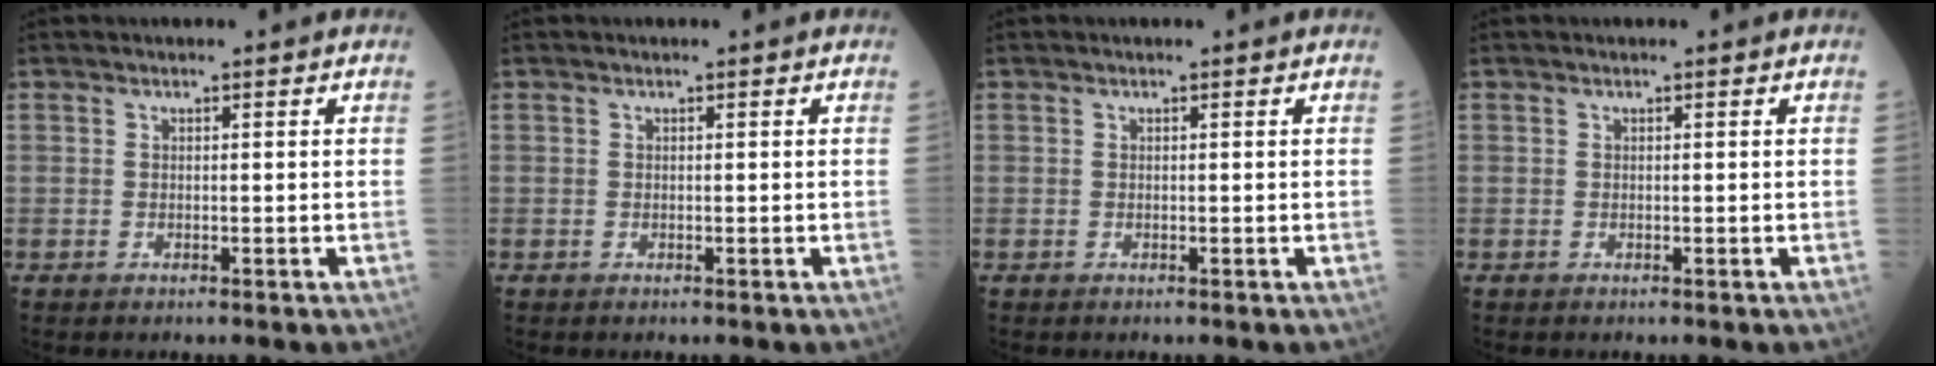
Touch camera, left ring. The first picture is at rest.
{"total": 0.0}
{"total": 0.0}
{"total": 0.0}